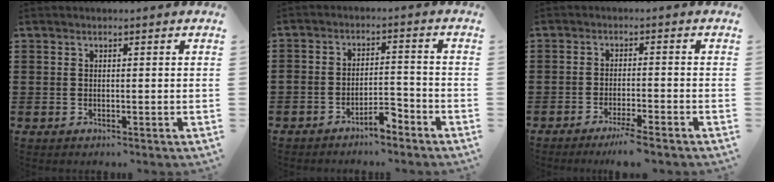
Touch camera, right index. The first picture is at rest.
{"total": 4.1, "force": [-3.7, 0.8, 1.6], "torque": [-0.026, 0.011, -0.073]}
{"total": 3.3, "force": [-2.8, -0.4, 1.6], "torque": [-0.034, -0.008, -0.055]}